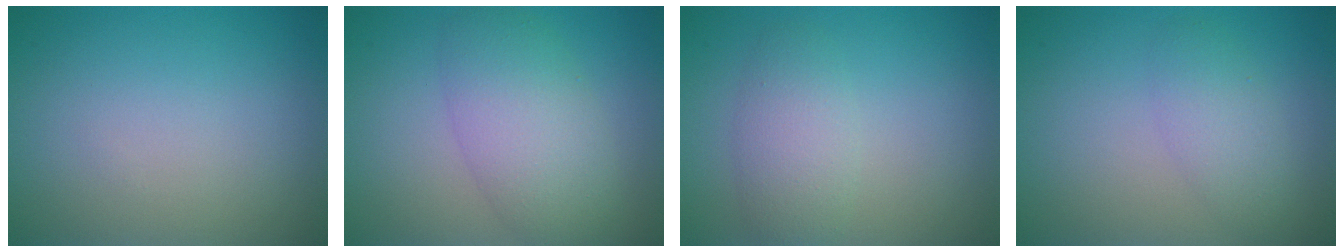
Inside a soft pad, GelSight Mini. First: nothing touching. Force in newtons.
{"total": 5.6, "press": 5.6, "slide": 0.1}
{"total": 3.0, "press": 3.0, "slide": 0.1}
{"total": 2.4, "press": 2.4, "slide": 0.2}